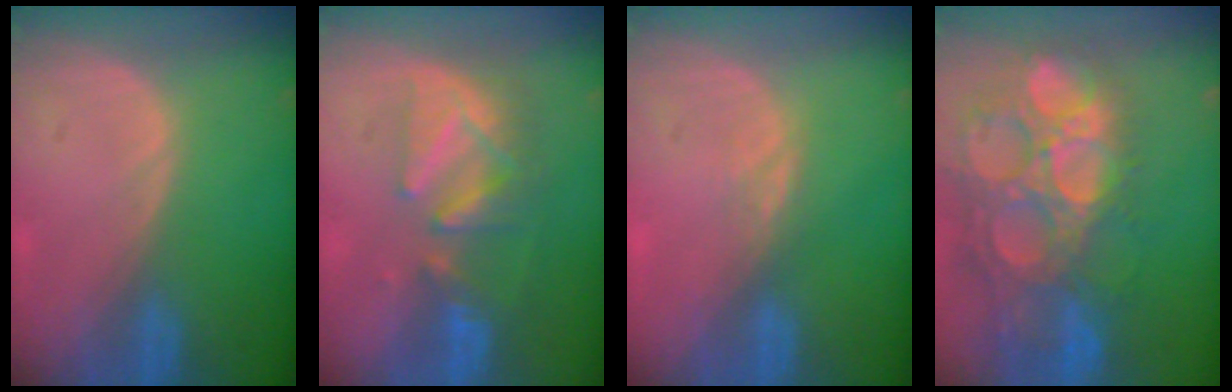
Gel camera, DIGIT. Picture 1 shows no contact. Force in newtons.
{"total": 8.2, "press": 7.5, "slide": 3.1}
{"total": 1.4, "press": 1.4, "slide": 0.3}
{"total": 15.6, "press": 13.0, "slide": 8.7}